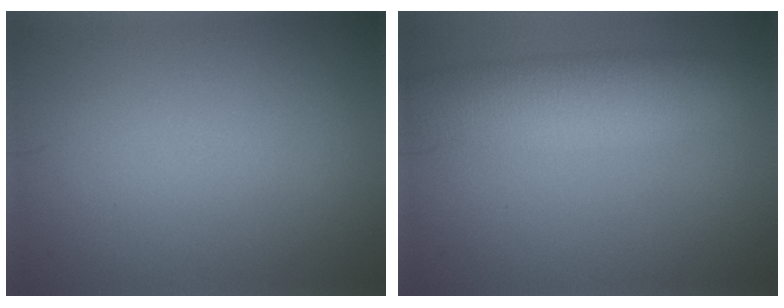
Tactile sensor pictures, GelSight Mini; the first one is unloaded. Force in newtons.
{"total": 5.8, "press": 5.8, "slide": 0.5}